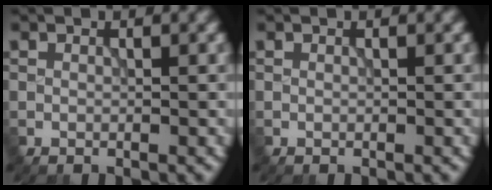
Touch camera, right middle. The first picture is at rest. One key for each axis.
{"total": 0.0}